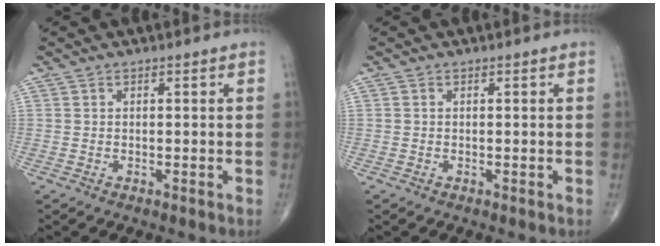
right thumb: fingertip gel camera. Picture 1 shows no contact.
{"total": 0.0}